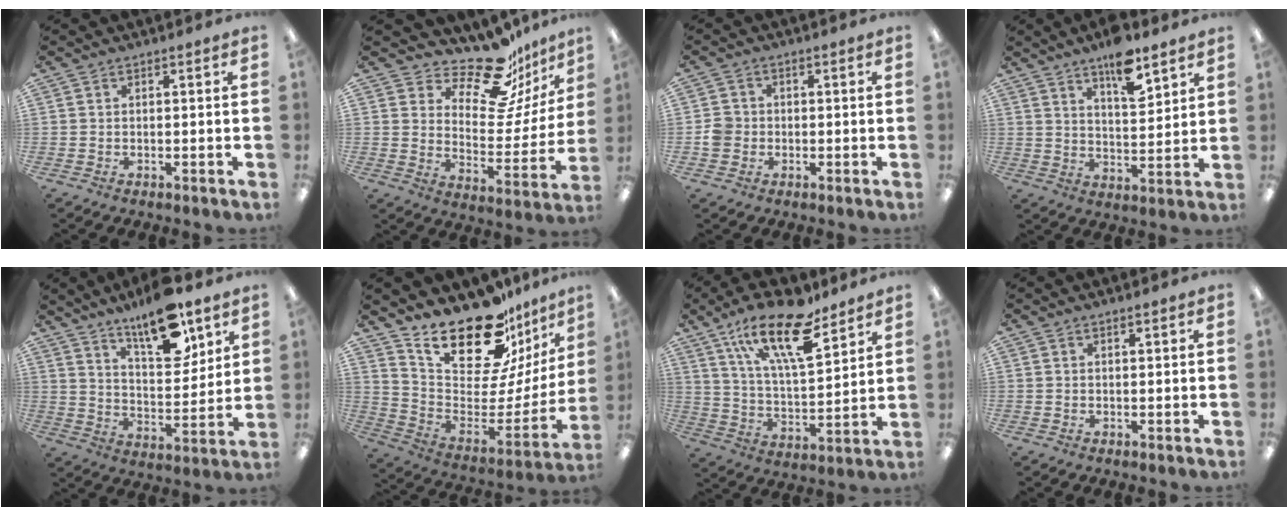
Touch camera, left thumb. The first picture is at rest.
{"total": 17.7, "force": [14.6, 6.2, 7.7], "torque": [-0.126, -0.114, 0.252]}
{"total": 3.8, "force": [-0.7, 3.5, 1.0], "torque": [-0.020, 0.009, -0.014]}
{"total": 10.8, "force": [7.9, 3.6, 6.4], "torque": [-0.088, -0.047, 0.131]}
{"total": 16.3, "force": [11.7, 5.9, 9.6], "torque": [-0.152, -0.062, 0.198]}
{"total": 24.6, "force": [20.0, 8.8, 11.4], "torque": [-0.180, -0.151, 0.350]}
{"total": 20.4, "force": [13.1, 7.5, 13.7], "torque": [-0.234, -0.067, 0.222]}
{"total": 0.6, "force": [0.5, 0.2, 0.3], "torque": [-0.006, 0.001, 0.009]}